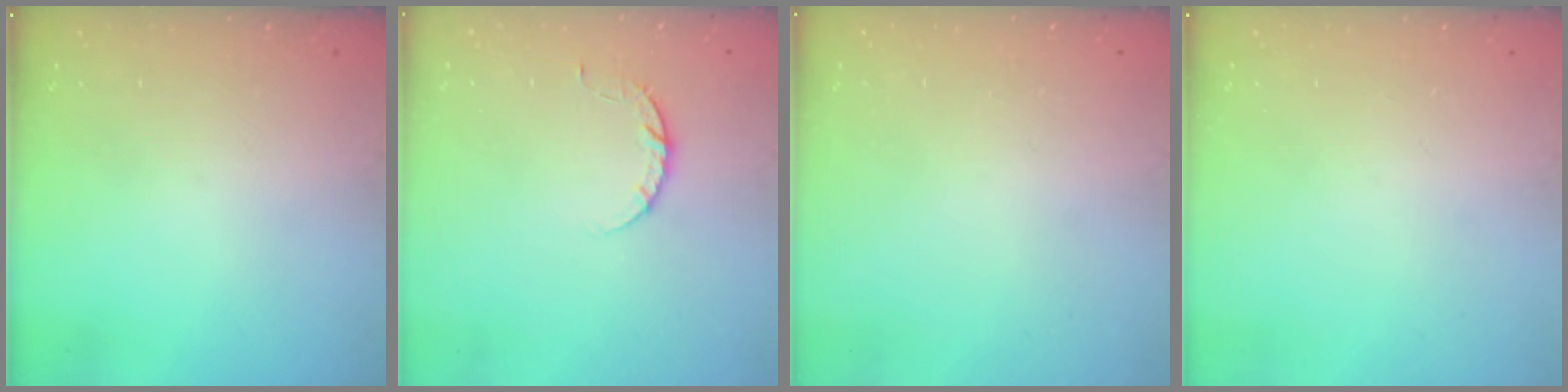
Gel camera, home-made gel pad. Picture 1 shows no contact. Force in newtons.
{"total": 4.5, "press": 4.5, "slide": 0.5}
{"total": 2.6, "press": 2.6, "slide": 0.2}
{"total": 0.0}